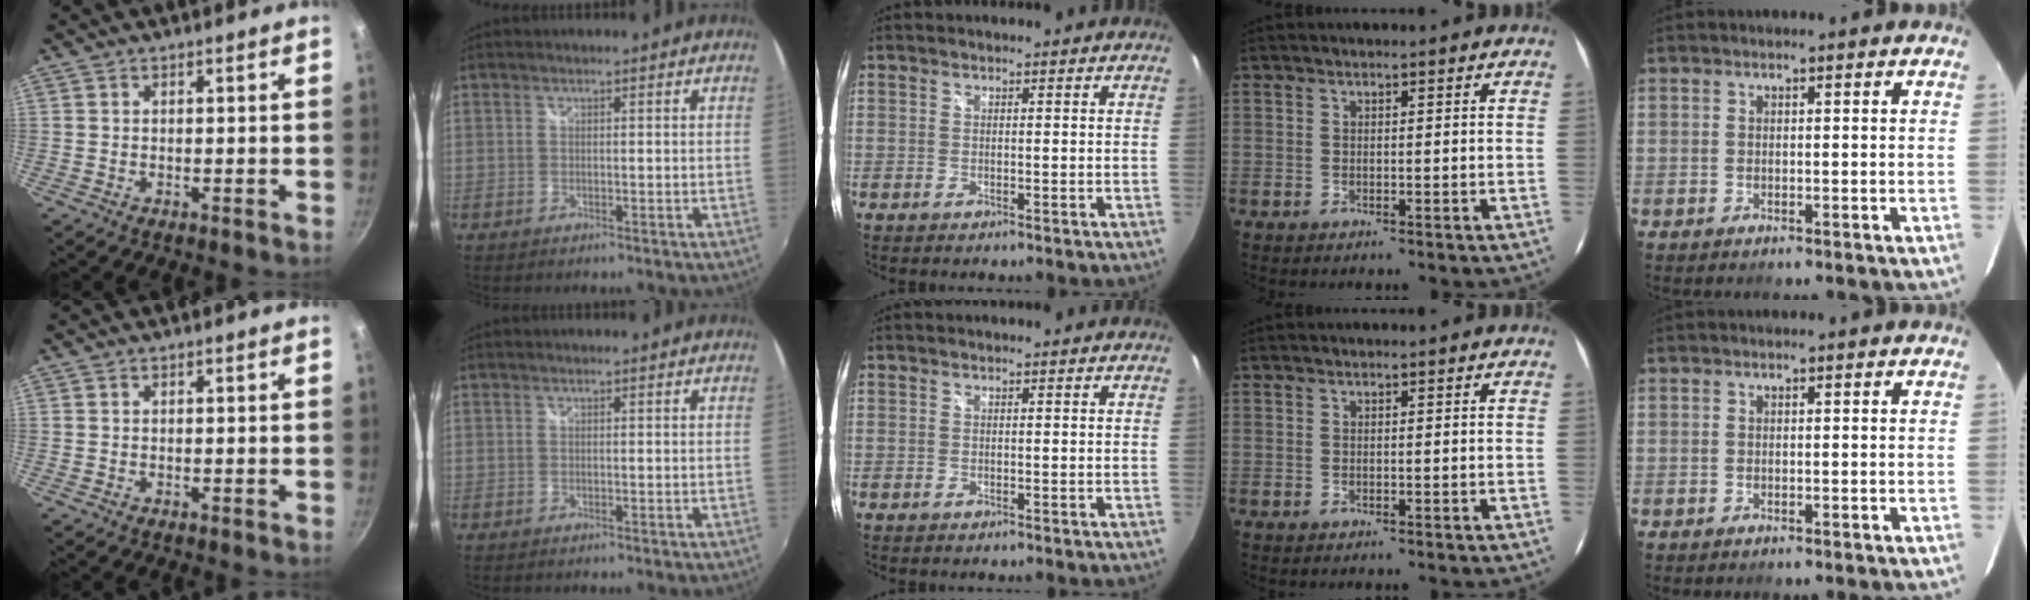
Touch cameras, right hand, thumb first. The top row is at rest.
{}